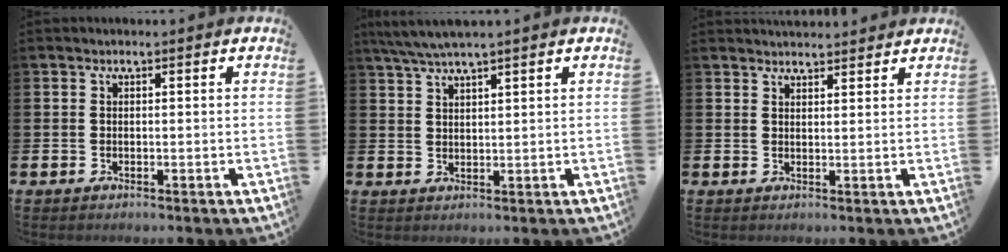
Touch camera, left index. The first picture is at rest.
{"total": 3.8, "force": [3.4, 0.0, 1.8], "torque": [-0.045, -0.004, 0.063]}
{"total": 2.6, "force": [2.5, 0.4, -0.1], "torque": [0.008, -0.015, 0.044]}